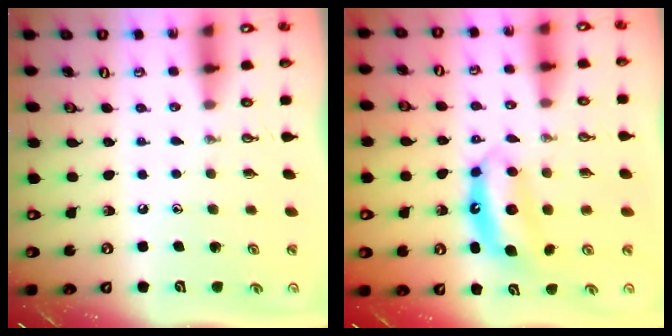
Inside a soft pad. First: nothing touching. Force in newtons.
{"total": 7.4, "press": 7.4, "slide": 0.5}